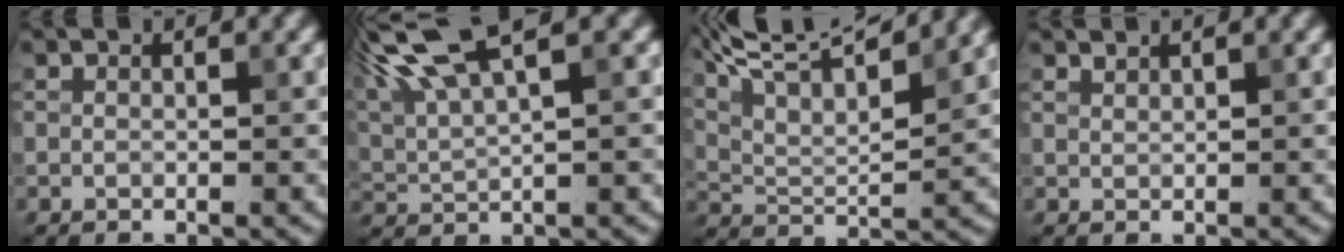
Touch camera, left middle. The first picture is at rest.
{"total": 9.3, "force": [5.6, 2.4, 7.0], "torque": [-0.148, 0.021, 0.105]}
{"total": 10.9, "force": [8.0, 2.8, 6.9], "torque": [-0.128, 0.022, 0.112]}
{"total": 0.6, "force": [0.6, 0.0, 0.1], "torque": [0.003, -0.003, 0.014]}